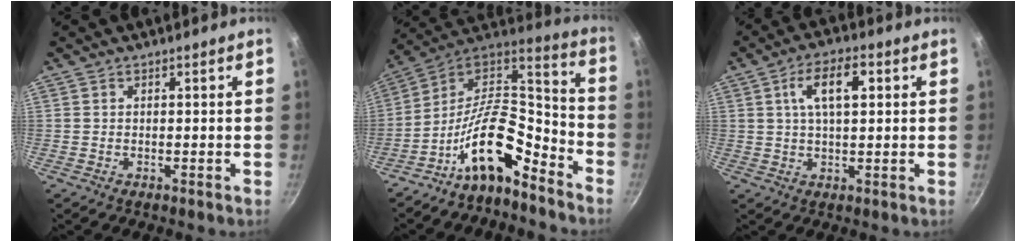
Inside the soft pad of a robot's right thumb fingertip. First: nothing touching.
{"total": 16.8, "force": [-10.0, 7.2, 11.4], "torque": [-0.184, 0.098, -0.193]}
{"total": 8.3, "force": [2.3, 3.7, 7.0], "torque": [-0.110, 0.011, 0.036]}